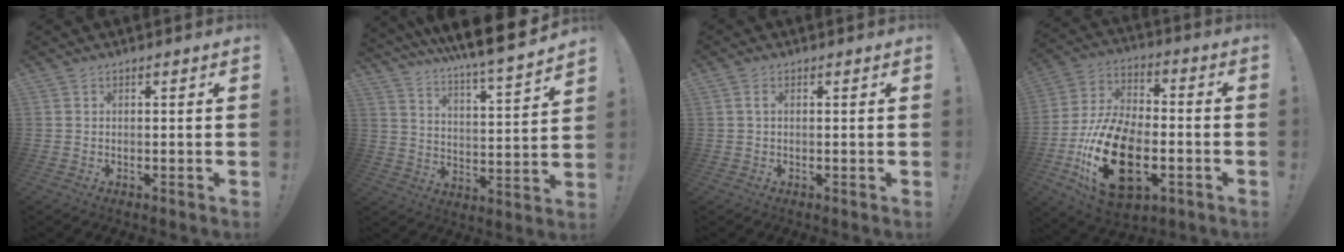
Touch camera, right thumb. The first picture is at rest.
{"total": 9.2, "force": [8.2, -0.3, 4.1], "torque": [-0.078, -0.086, 0.132]}
{"total": 1.6, "force": [0.5, 0.8, 1.3], "torque": [-0.023, 0.002, 0.007]}
{"total": 24.4, "force": [-7.8, 14.6, 18.0], "torque": [-0.343, 0.044, -0.118]}